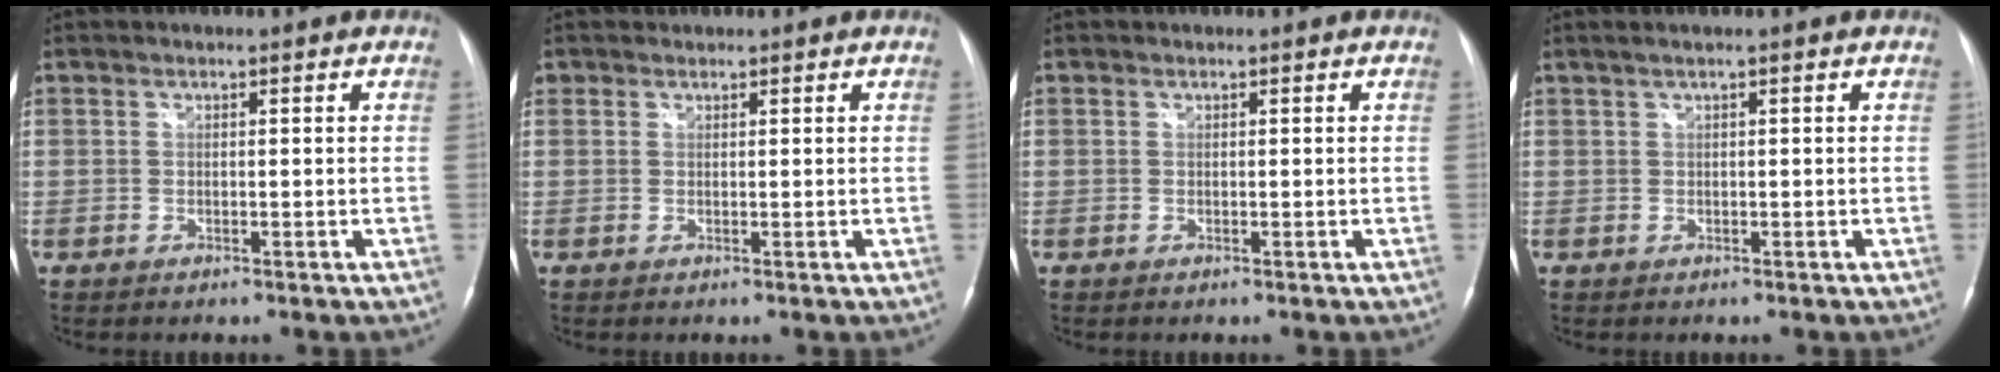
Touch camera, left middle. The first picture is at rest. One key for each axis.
{"total": 0.9, "fx": 0.7, "fy": 0.6, "fz": 0.0, "tx": 0.002, "ty": 0.003, "tz": 0.011}
{"total": 0.0}
{"total": 1.1, "fx": 0.7, "fy": -0.2, "fz": 0.9, "tx": -0.026, "ty": 0.013, "tz": 0.015}